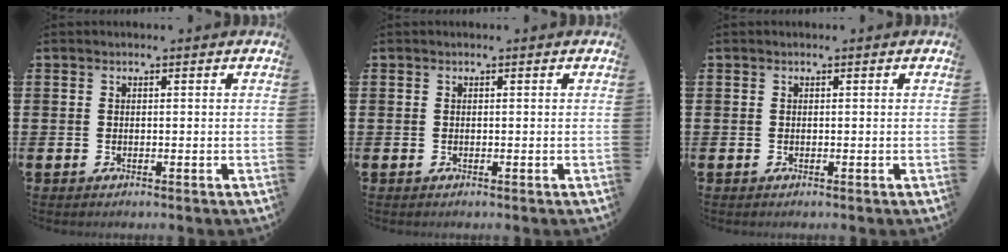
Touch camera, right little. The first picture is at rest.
{"total": 0.0}
{"total": 0.0}